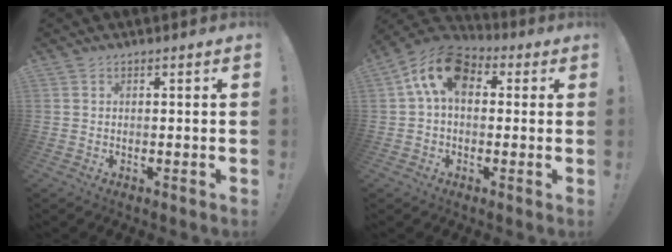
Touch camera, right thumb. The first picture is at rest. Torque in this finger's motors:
{"motor_torque": [1.56, 2.11, 1.30, -0.34, 0.09]}